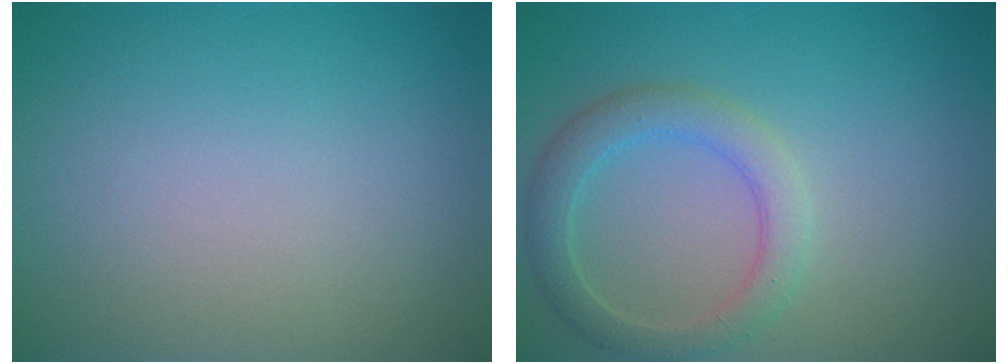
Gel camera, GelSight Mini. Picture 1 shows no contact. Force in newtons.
{"total": 3.2, "press": 3.2, "slide": 0.2}